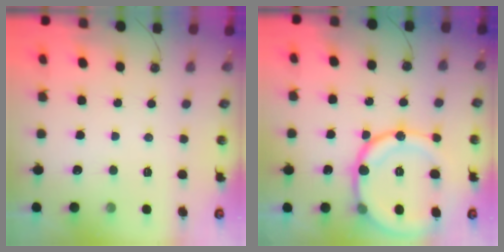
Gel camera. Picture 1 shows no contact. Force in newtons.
{"total": 19.5, "press": 19.4, "slide": 2.1}